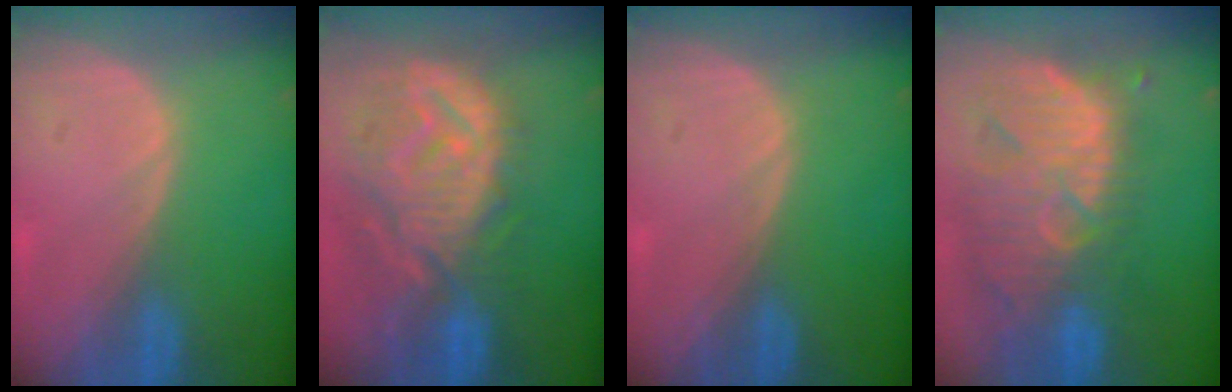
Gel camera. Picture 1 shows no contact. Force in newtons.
{"total": 12.1, "press": 10.9, "slide": 5.4}
{"total": 0.0}
{"total": 13.2, "press": 11.4, "slide": 6.6}